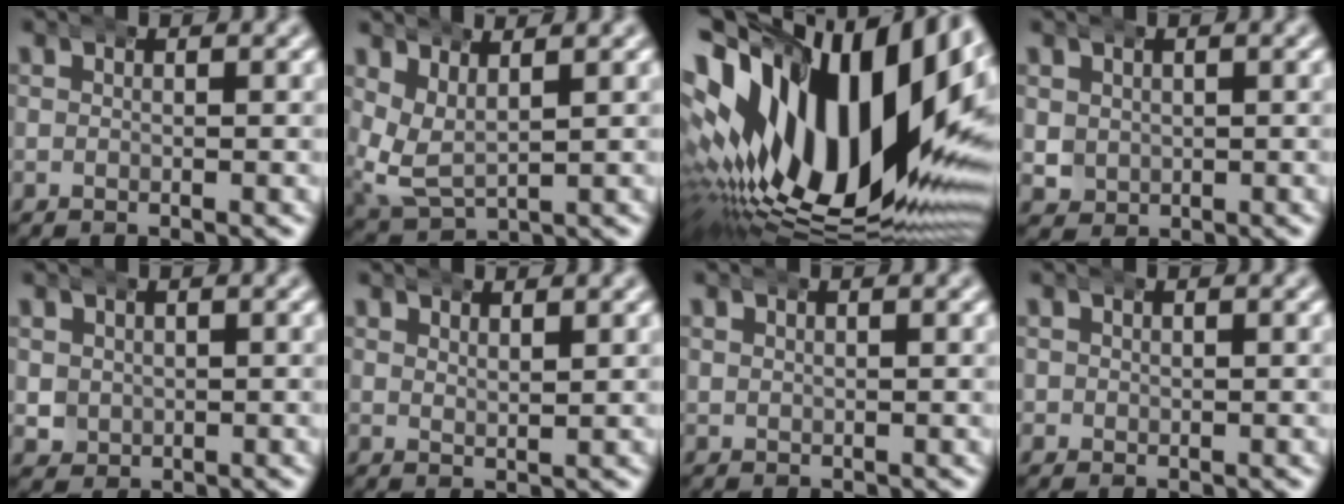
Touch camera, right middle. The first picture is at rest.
{"total": 5.2, "force": [1.7, 3.9, 2.9], "torque": [-0.092, -0.025, 0.042]}
{"total": 25.7, "force": [1.0, 15.6, 20.4], "torque": [-0.355, -0.033, 0.041]}
{"total": 2.4, "force": [0.7, 2.2, 0.7], "torque": [-0.033, -0.013, 0.021]}
{"total": 2.4, "force": [0.7, 2.2, 0.6], "torque": [-0.032, -0.012, 0.018]}
{"total": 1.4, "force": [1.4, -0.2, 0.2], "torque": [-0.006, -0.013, 0.033]}
{"total": 0.7, "force": [0.4, 0.6, 0.1], "torque": [-0.008, -0.003, 0.010]}
{"total": 0.9, "force": [0.2, 0.8, -0.3], "torque": [0.000, -0.005, 0.005]}